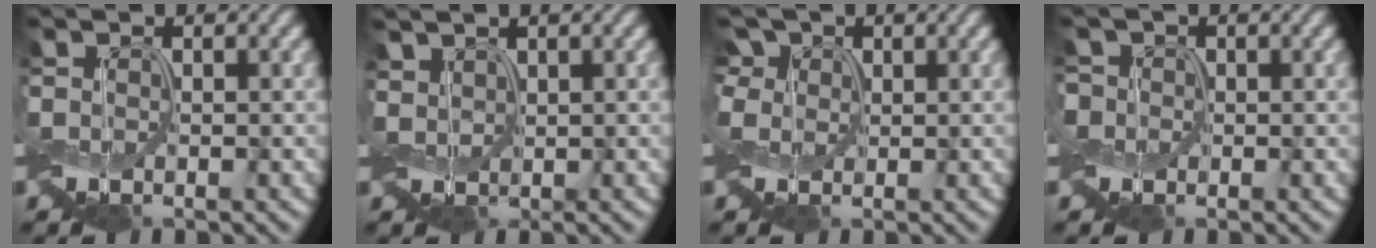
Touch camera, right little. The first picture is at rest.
{"total": 1.8, "force": [1.0, 1.2, 1.0], "torque": [-0.029, 0.008, 0.015]}
{"total": 3.1, "force": [1.8, 2.3, 1.0], "torque": [-0.035, 0.005, 0.037]}
{"total": 1.5, "force": [0.0, 1.5, 0.2], "torque": [-0.008, 0.008, -0.009]}